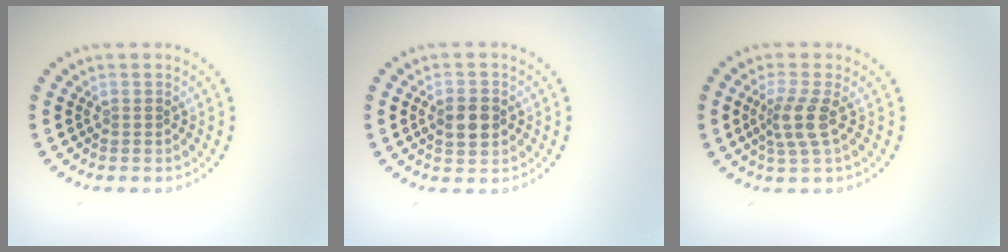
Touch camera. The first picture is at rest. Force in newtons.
{"total": 3.0, "press": 3.0, "slide": 0.1}
{"total": 2.8, "press": 2.1, "slide": 1.8}